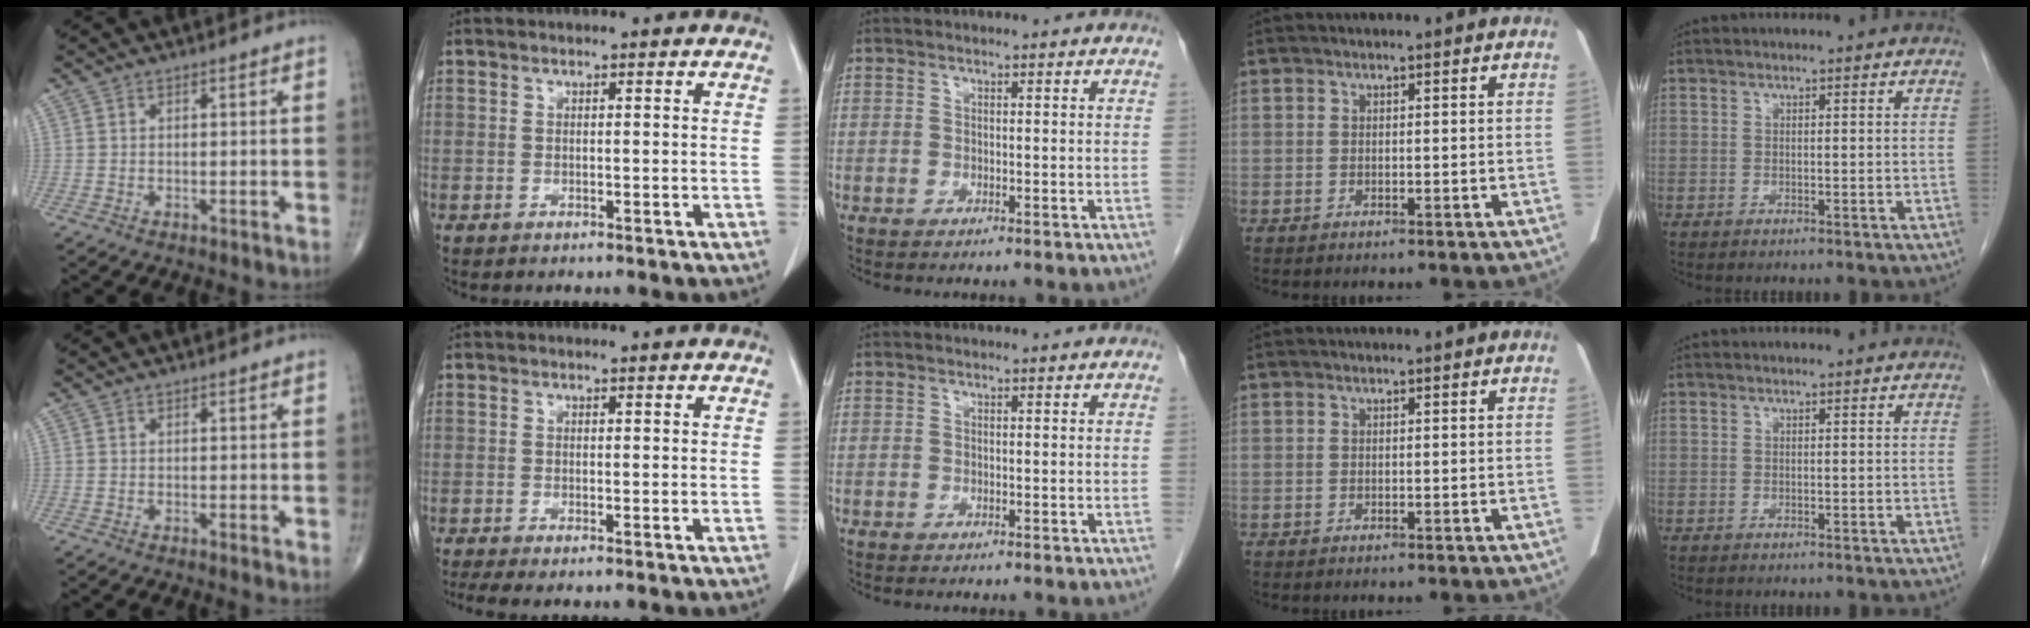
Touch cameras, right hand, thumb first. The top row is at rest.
{"thumb": {"total": 0.9, "force": [0.3, 0.3, 0.8], "torque": [-0.011, -0.005, 0.002]}, "index": {"total": 2.6, "force": [-1.9, 0.4, 1.8], "torque": [-0.035, -0.007, -0.033]}}